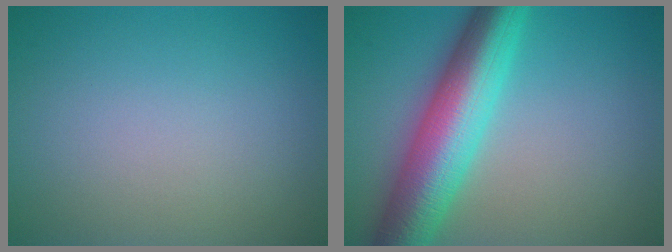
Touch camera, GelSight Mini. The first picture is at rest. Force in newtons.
{"total": 9.6, "press": 9.6, "slide": 0.1}